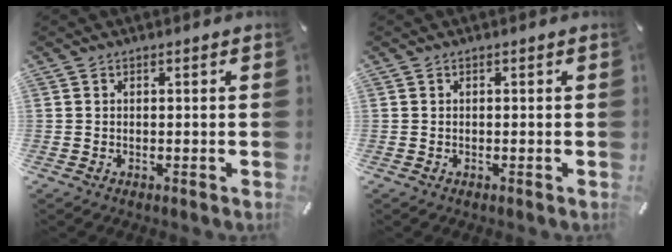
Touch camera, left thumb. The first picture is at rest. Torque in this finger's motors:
{"motor_torque": [0.00, 0.00, 0.00, 0.00, 0.00]}